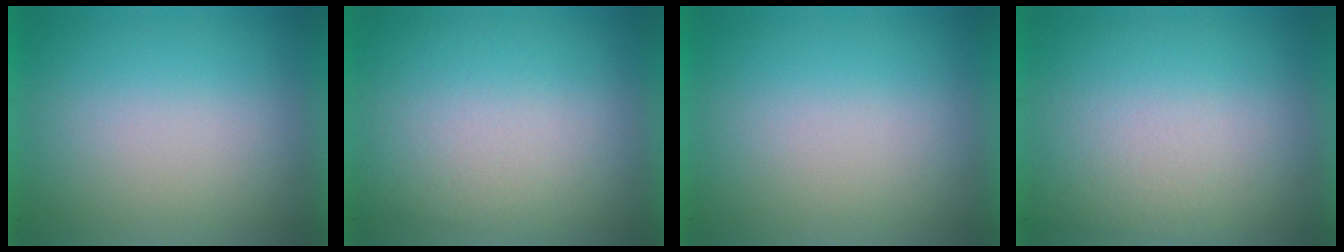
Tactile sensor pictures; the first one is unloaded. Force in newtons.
{"total": 2.6}
{"total": 0.0}
{"total": 2.9}